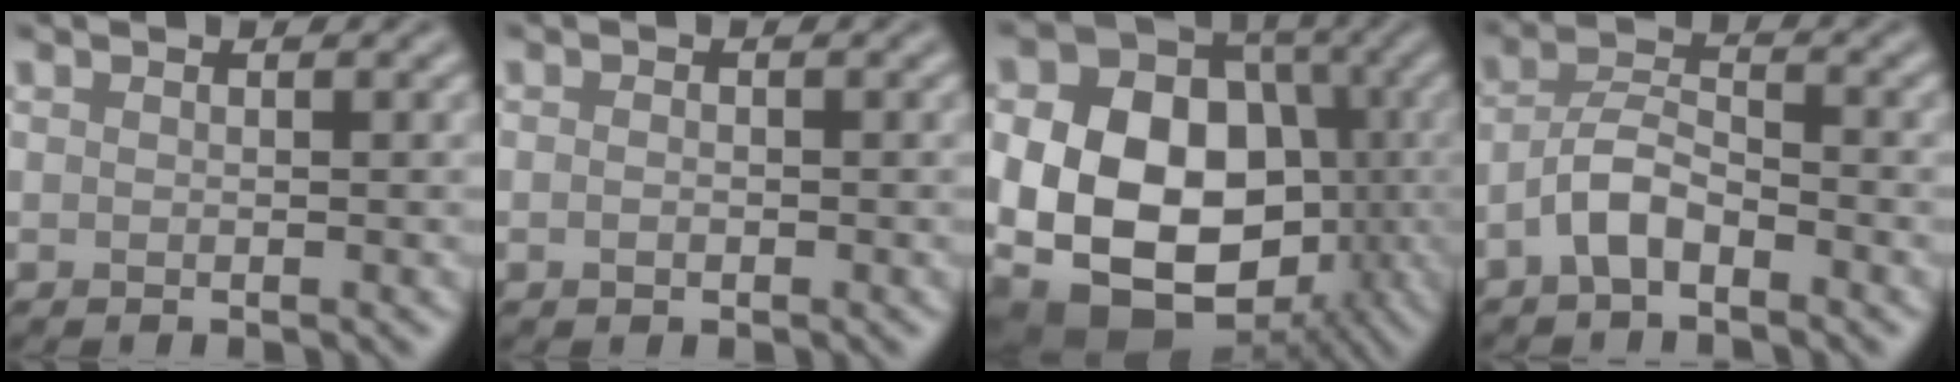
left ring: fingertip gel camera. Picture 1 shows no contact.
{"total": 0.7, "force": [-0.2, 0.5, 0.5], "torque": [-0.010, -0.001, -0.005]}
{"total": 17.4, "force": [-3.1, 13.2, 10.9], "torque": [-0.166, -0.017, -0.060]}
{"total": 3.4, "force": [-1.9, 1.5, 2.4], "torque": [-0.045, 0.012, -0.046]}